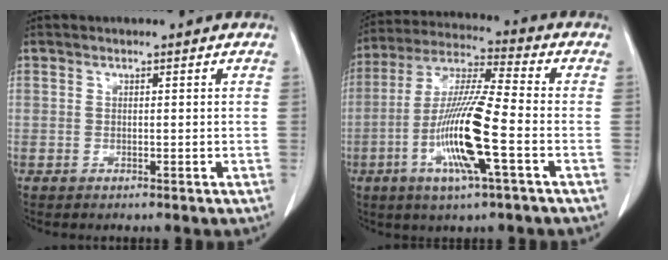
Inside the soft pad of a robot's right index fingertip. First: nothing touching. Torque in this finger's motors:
{"motor_torque": [2.14, 0.00, 0.52, 0.21]}